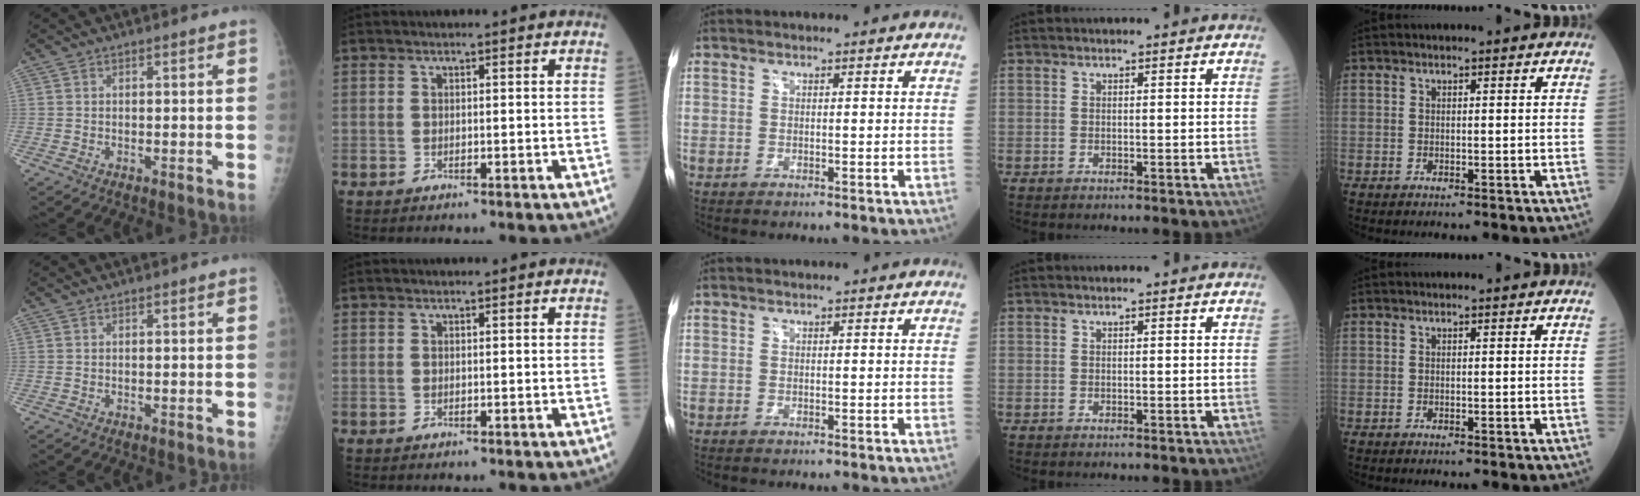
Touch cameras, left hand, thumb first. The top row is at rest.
{}